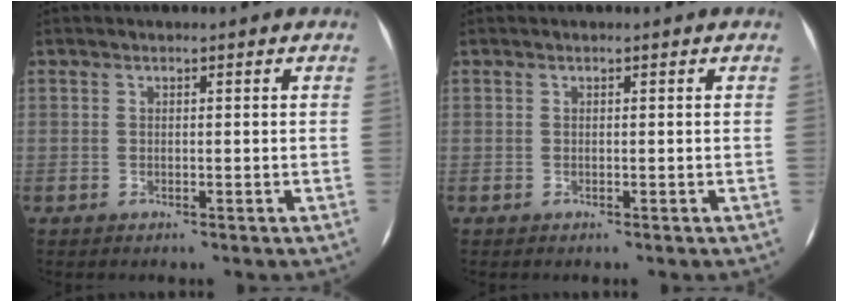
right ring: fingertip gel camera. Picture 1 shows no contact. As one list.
[{"total": 0.0}]